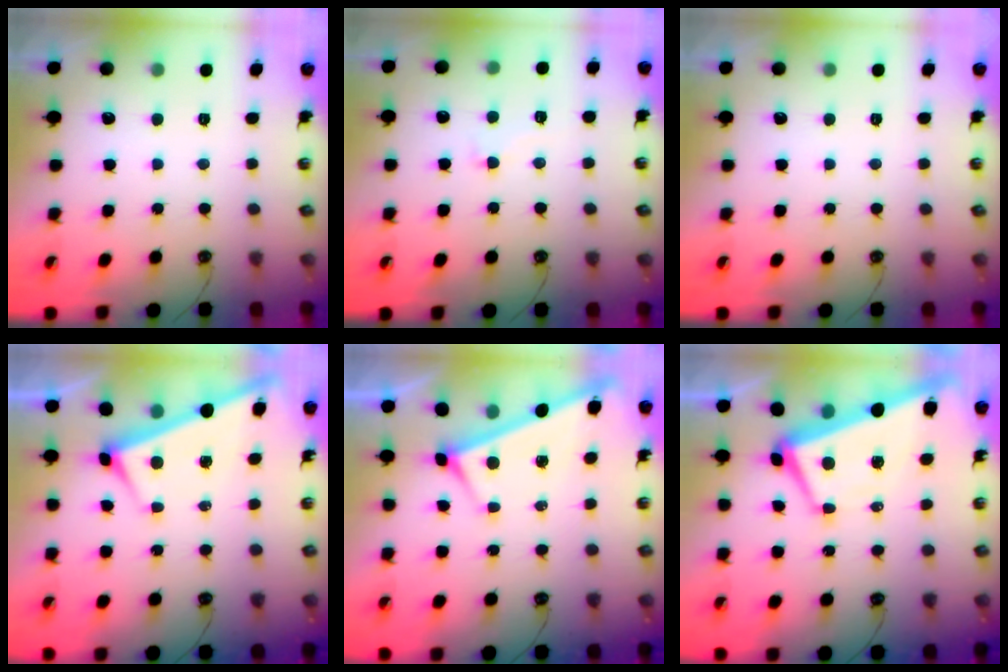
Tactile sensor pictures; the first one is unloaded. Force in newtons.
{"total": 3.0, "press": 2.9, "slide": 0.7}
{"total": 0.0}
{"total": 3.1, "press": 3.1, "slide": 0.0}
{"total": 4.6, "press": 4.6, "slide": 0.1}
{"total": 1.9, "press": 1.7, "slide": 1.0}